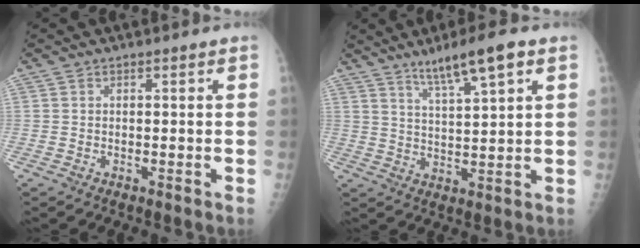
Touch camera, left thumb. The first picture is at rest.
{"total": 8.7, "force": [5.4, 0.9, 6.8], "torque": [-0.118, -0.020, 0.096]}